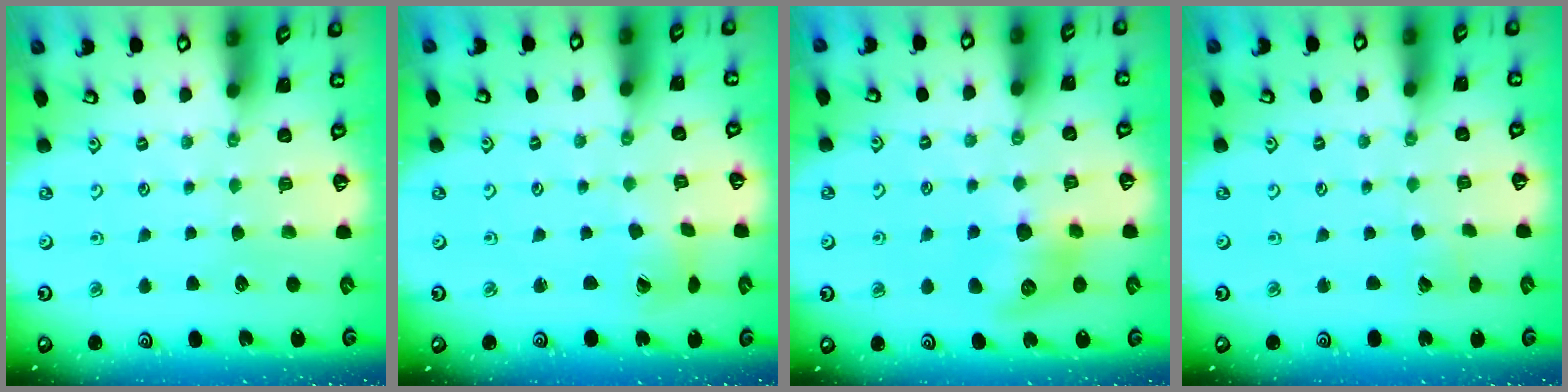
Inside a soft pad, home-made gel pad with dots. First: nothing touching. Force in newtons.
{"total": 2.1, "press": 2.0, "slide": 0.3}
{"total": 11.8, "press": 11.8, "slide": 0.9}
{"total": 2.7, "press": 2.6, "slide": 0.3}